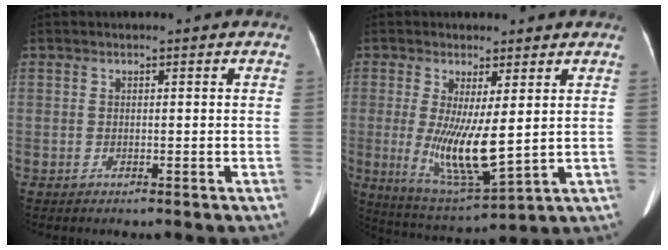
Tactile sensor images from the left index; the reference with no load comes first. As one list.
[{"total": 9.8, "force": [0.1, 1.7, 9.7], "torque": [-0.188, -0.036, 0.015]}]